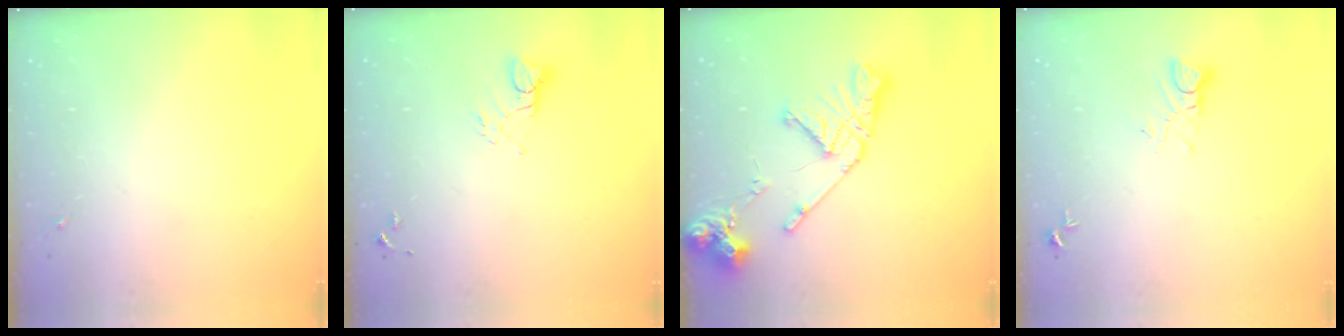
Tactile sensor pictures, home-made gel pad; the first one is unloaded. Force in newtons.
{"total": 4.6, "press": 4.6, "slide": 0.2}
{"total": 16.1, "press": 16.0, "slide": 2.0}
{"total": 4.4, "press": 4.4, "slide": 0.3}